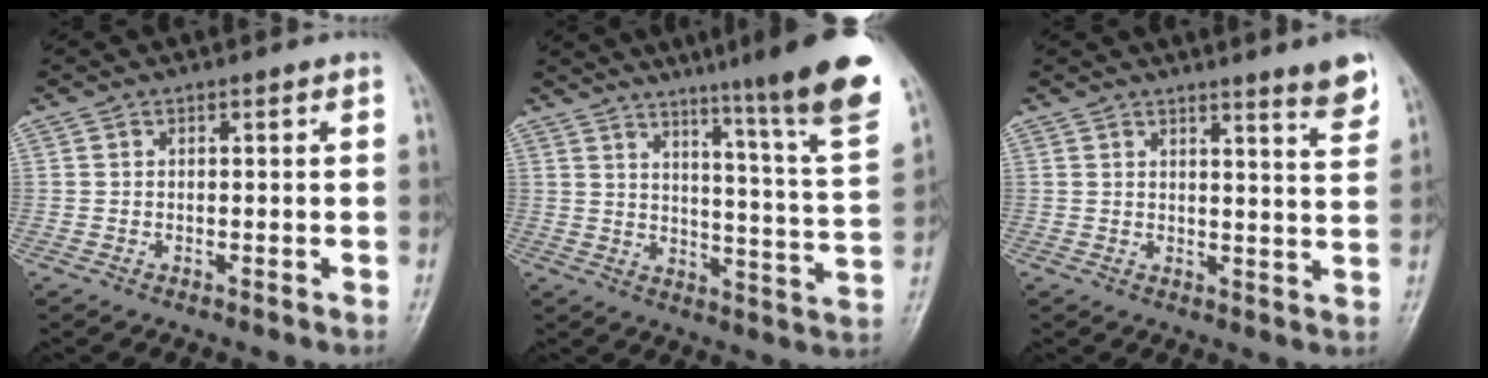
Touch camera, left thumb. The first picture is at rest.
{"total": 21.7, "force": [15.1, 0.9, 15.6], "torque": [-0.194, -0.088, 0.203]}
{"total": 5.9, "force": [4.4, 0.1, 4.0], "torque": [-0.042, -0.037, 0.054]}